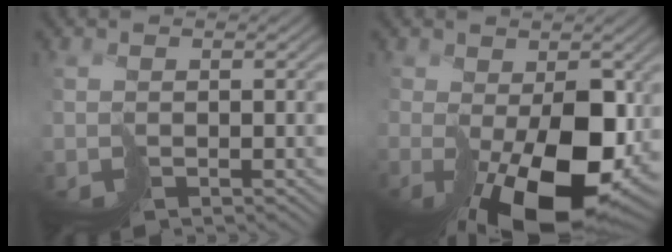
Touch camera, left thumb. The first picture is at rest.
{"total": 13.2, "force": [-2.5, 7.1, 10.9], "torque": [-0.160, -0.040, -0.015]}